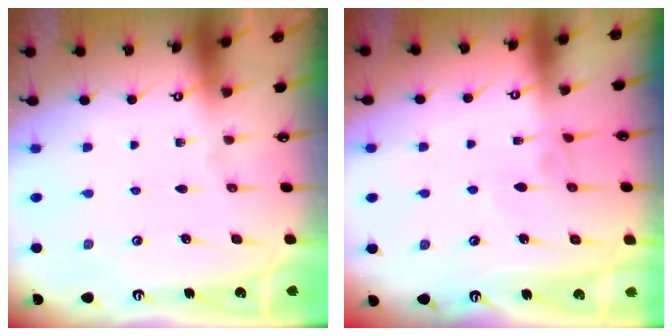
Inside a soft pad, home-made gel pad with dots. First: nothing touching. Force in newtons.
{"total": 2.0, "press": 2.0, "slide": 0.2}